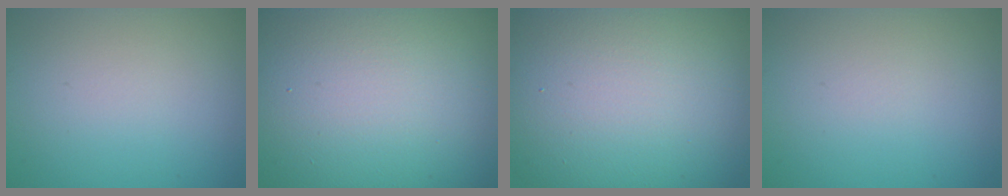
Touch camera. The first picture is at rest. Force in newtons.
{"total": 22.9, "press": 22.8, "slide": 0.9}
{"total": 18.7, "press": 18.7, "slide": 0.8}
{"total": 0.0}